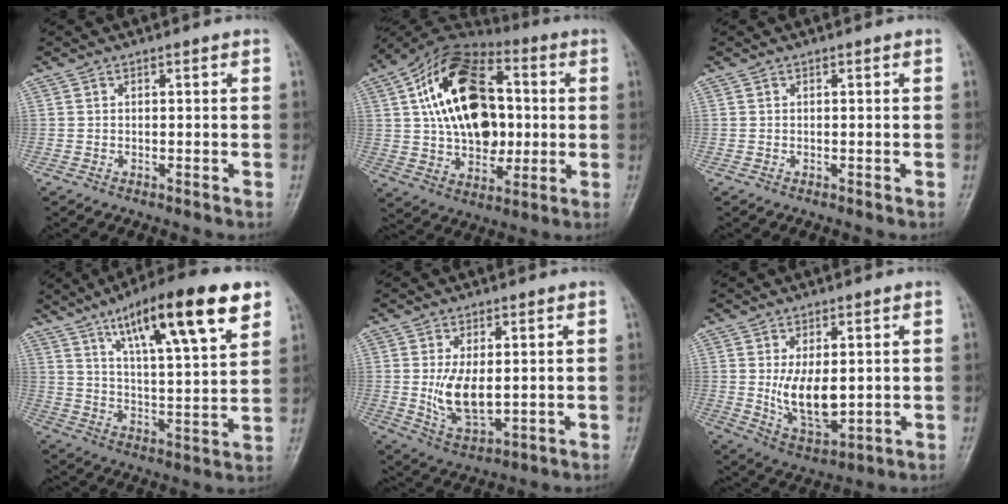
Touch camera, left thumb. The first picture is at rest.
{"total": 22.1, "force": [3.2, 14.2, 16.6], "torque": [-0.251, 0.011, 0.054]}
{"total": 0.0}
{"total": 21.0, "force": [11.5, 4.9, 16.9], "torque": [-0.243, -0.029, 0.185]}
{"total": 8.7, "force": [0.3, 4.5, 7.4], "torque": [-0.125, -0.017, 0.019]}
{"total": 10.1, "force": [0.5, 5.2, 8.6], "torque": [-0.131, -0.020, 0.027]}